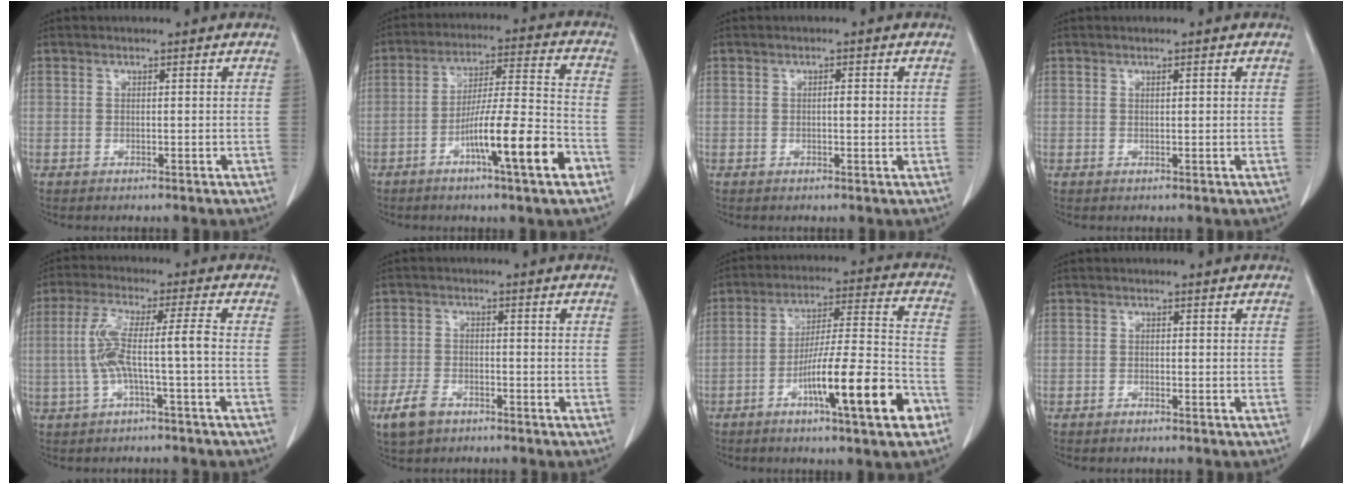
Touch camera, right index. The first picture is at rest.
{"total": 14.0, "force": [-6.3, 0.3, 12.5], "torque": [-0.207, -0.001, -0.104]}
{"total": 1.6, "force": [0.2, 0.5, 1.5], "torque": [-0.024, 0.003, 0.003]}
{"total": 0.7, "force": [0.3, 0.2, 0.6], "torque": [-0.009, 0.001, 0.004]}
{"total": 7.5, "force": [-1.2, 0.1, 7.4], "torque": [-0.154, 0.023, -0.022]}
{"total": 4.9, "force": [-3.1, 3.0, 2.4], "torque": [-0.052, 0.000, -0.053]}
{"total": 16.5, "force": [-7.4, 0.9, 14.7], "torque": [-0.239, -0.001, -0.119]}
{"total": 0.7, "force": [-0.6, 0.3, 0.3], "torque": [-0.005, 0.000, -0.010]}